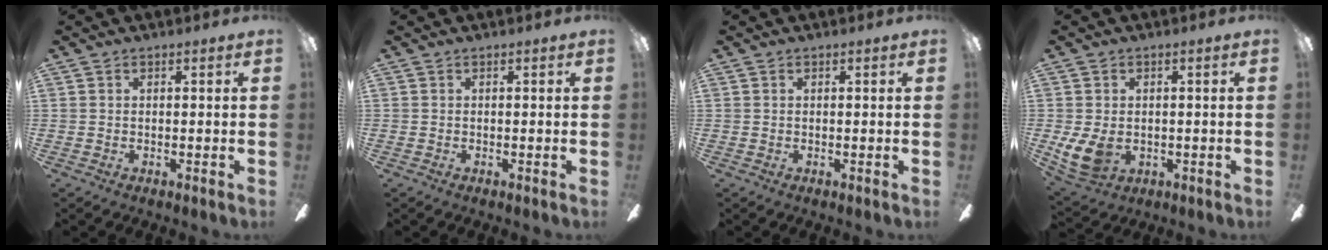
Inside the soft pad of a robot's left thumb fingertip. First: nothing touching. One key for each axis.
{"total": 0.0}
{"total": 0.0}
{"total": 7.2, "fx": -0.7, "fy": 5.2, "fz": 4.9, "tx": -0.113, "ty": -0.007, "tz": -0.011}